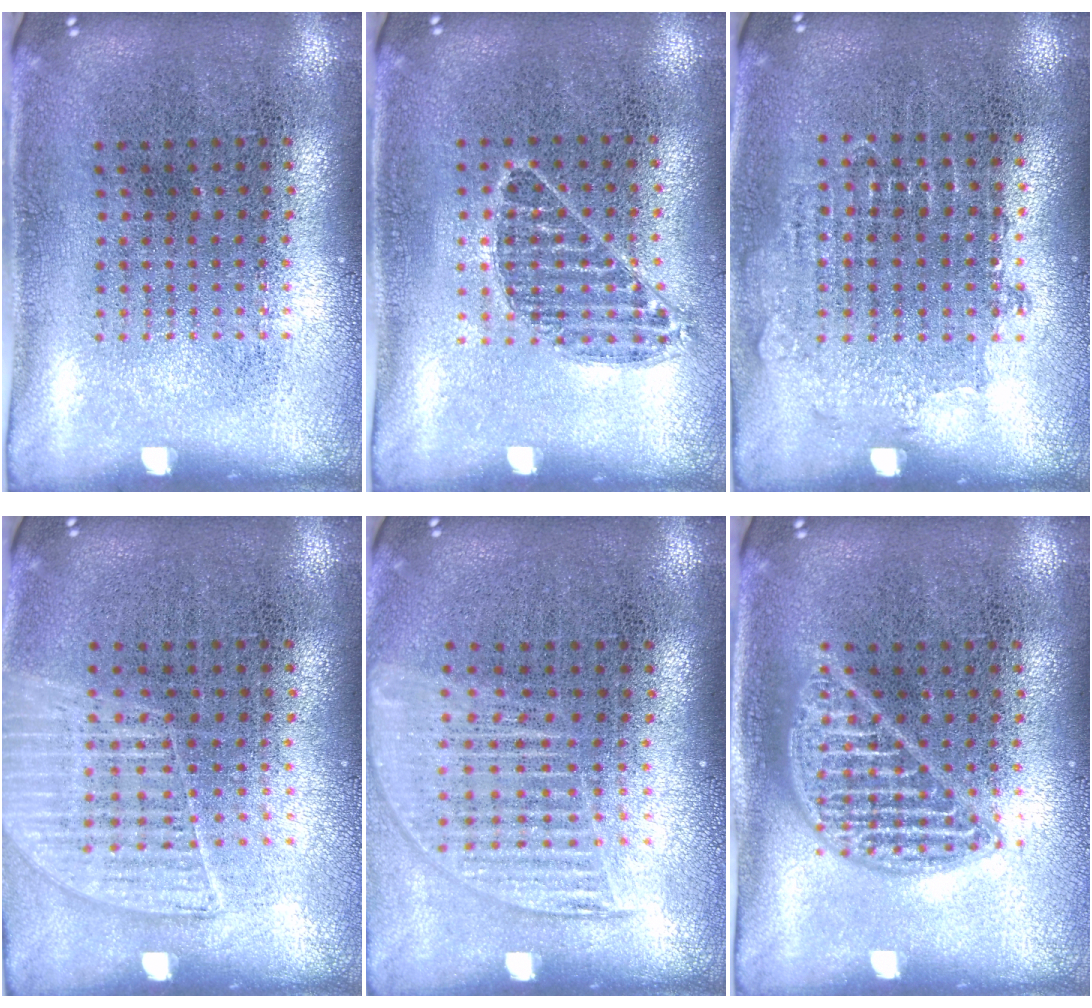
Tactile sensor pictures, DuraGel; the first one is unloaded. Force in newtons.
{"total": 0.7, "press": 0.7, "slide": 0.3}
{"total": 0.5, "press": 0.5, "slide": 0.1}
{"total": 1.3, "press": 1.2, "slide": 0.4}
{"total": 1.4, "press": 1.3, "slide": 0.5}
{"total": 1.3, "press": 1.3, "slide": 0.1}